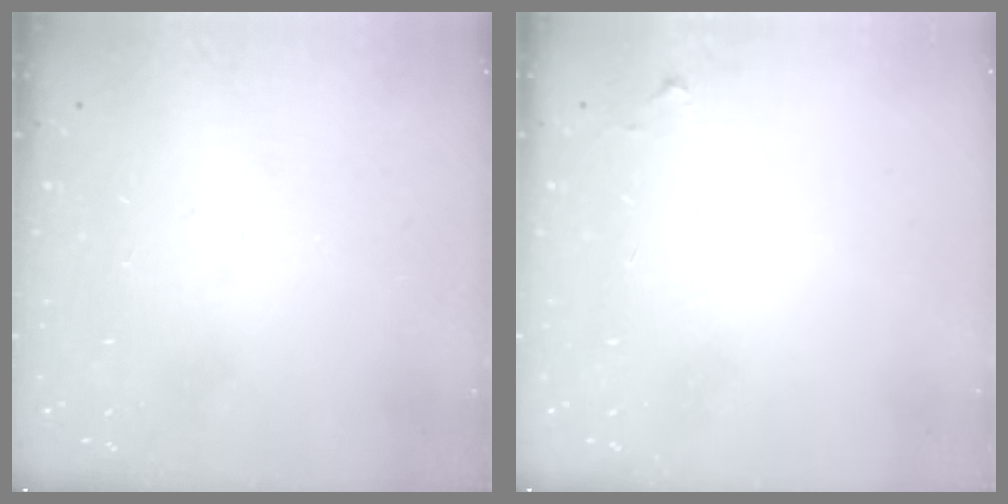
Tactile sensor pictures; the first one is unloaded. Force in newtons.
{"total": 5.0, "press": 5.0, "slide": 0.7}